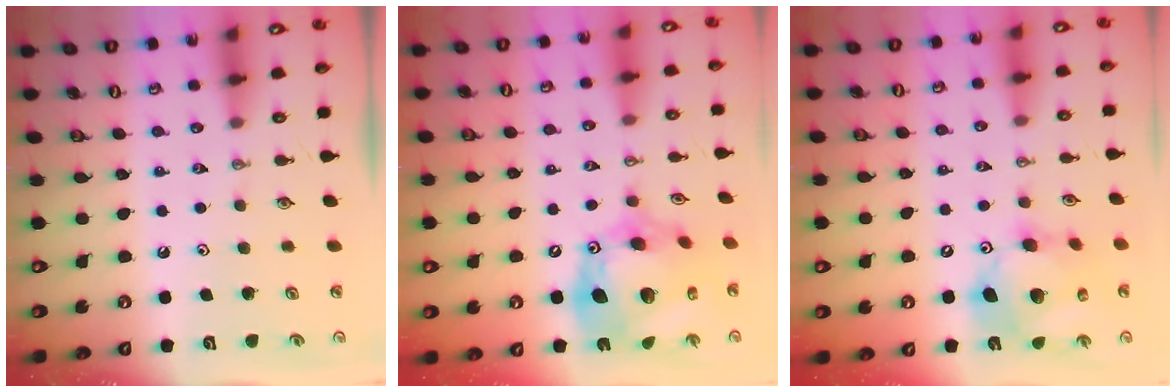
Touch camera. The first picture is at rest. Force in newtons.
{"total": 21.6, "press": 21.5, "slide": 2.3}
{"total": 14.4, "press": 14.2, "slide": 2.3}